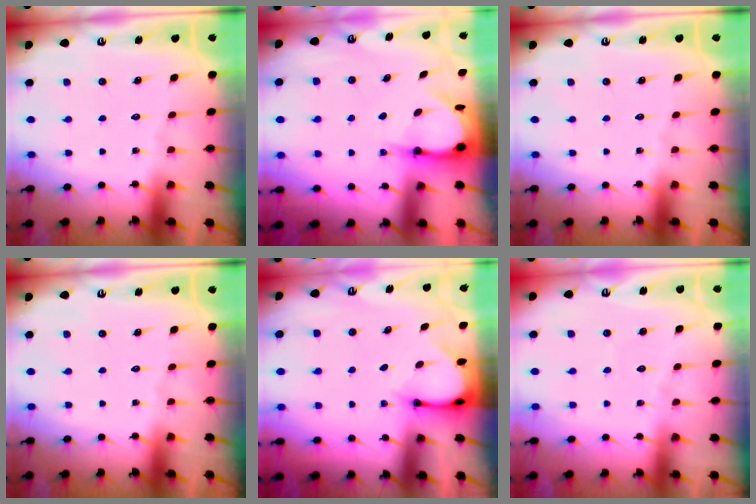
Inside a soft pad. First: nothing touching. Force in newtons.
{"total": 5.0, "press": 5.0, "slide": 0.6}
{"total": 0.0}
{"total": 0.0}
{"total": 3.3, "press": 3.3, "slide": 0.3}
{"total": 2.3, "press": 2.3, "slide": 0.2}